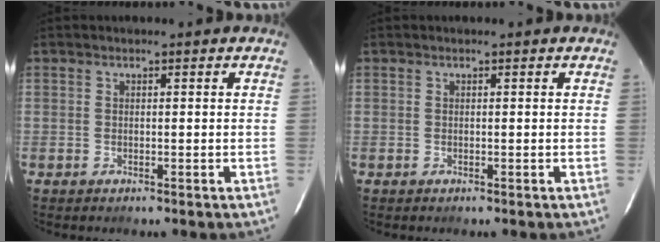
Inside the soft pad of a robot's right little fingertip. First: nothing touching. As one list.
[{"total": 0.0}]